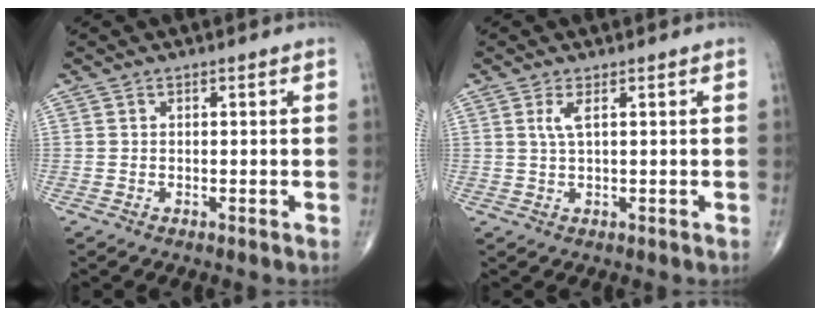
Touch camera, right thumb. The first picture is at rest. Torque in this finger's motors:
{"motor_torque": [-0.01, -0.03, 0.41, 0.03, 0.03]}